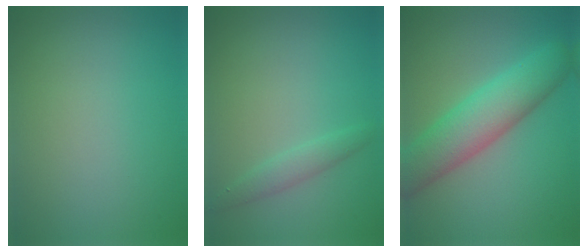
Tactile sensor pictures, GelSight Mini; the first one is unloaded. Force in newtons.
{"total": 1.5, "press": 1.5, "slide": 0.1}
{"total": 6.9, "press": 6.9, "slide": 0.3}